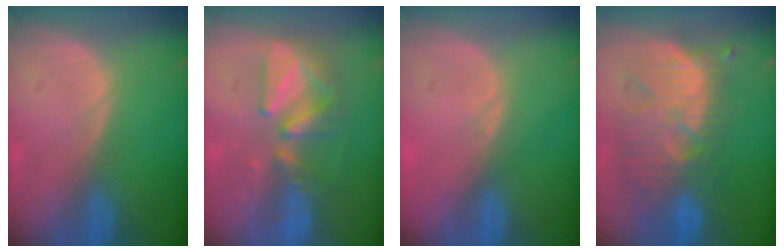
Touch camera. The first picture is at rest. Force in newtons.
{"total": 8.6, "press": 7.7, "slide": 3.8}
{"total": 0.5, "press": 0.5, "slide": 0.2}
{"total": 11.0, "press": 10.5, "slide": 3.0}